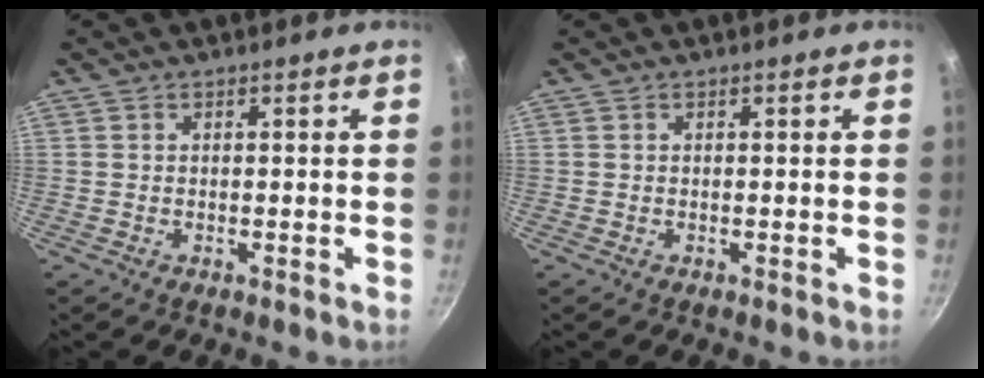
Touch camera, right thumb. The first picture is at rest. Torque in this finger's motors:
{"motor_torque": [0.00, 0.00, 0.03, -0.03, 0.01]}